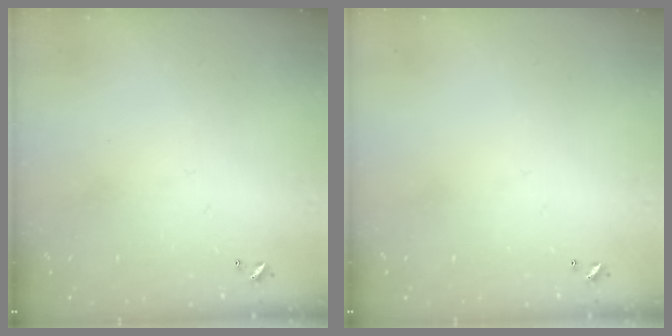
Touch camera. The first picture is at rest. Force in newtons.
{"total": 0.0}